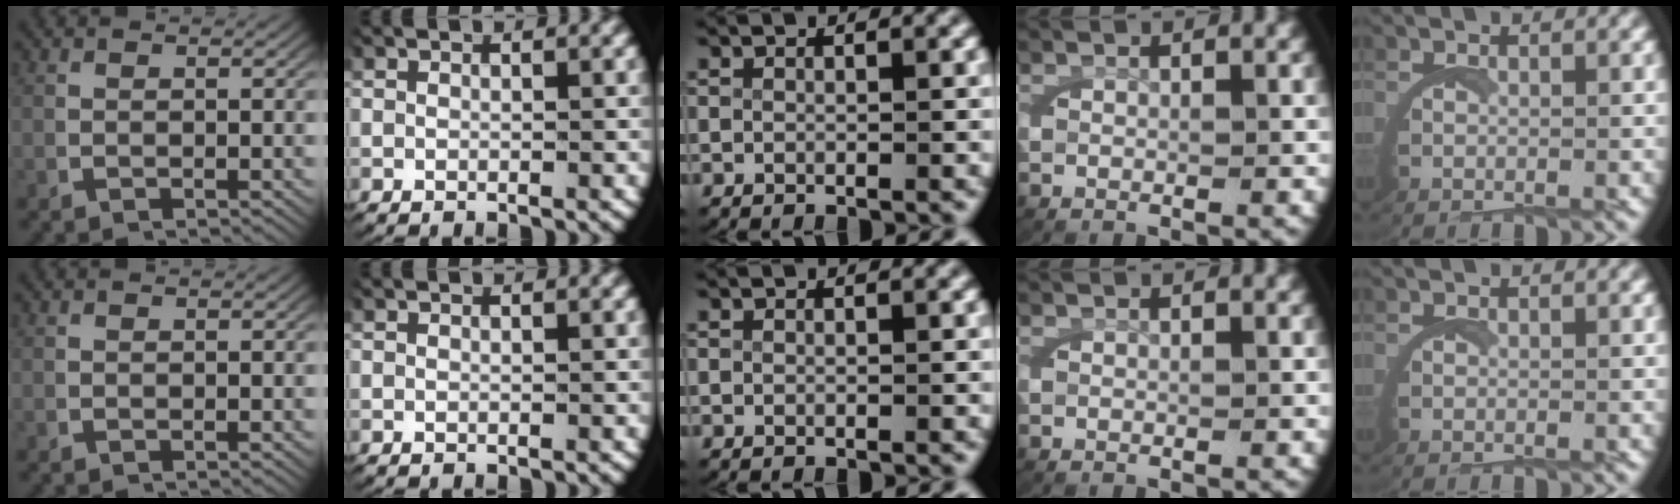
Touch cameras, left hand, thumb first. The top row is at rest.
{}